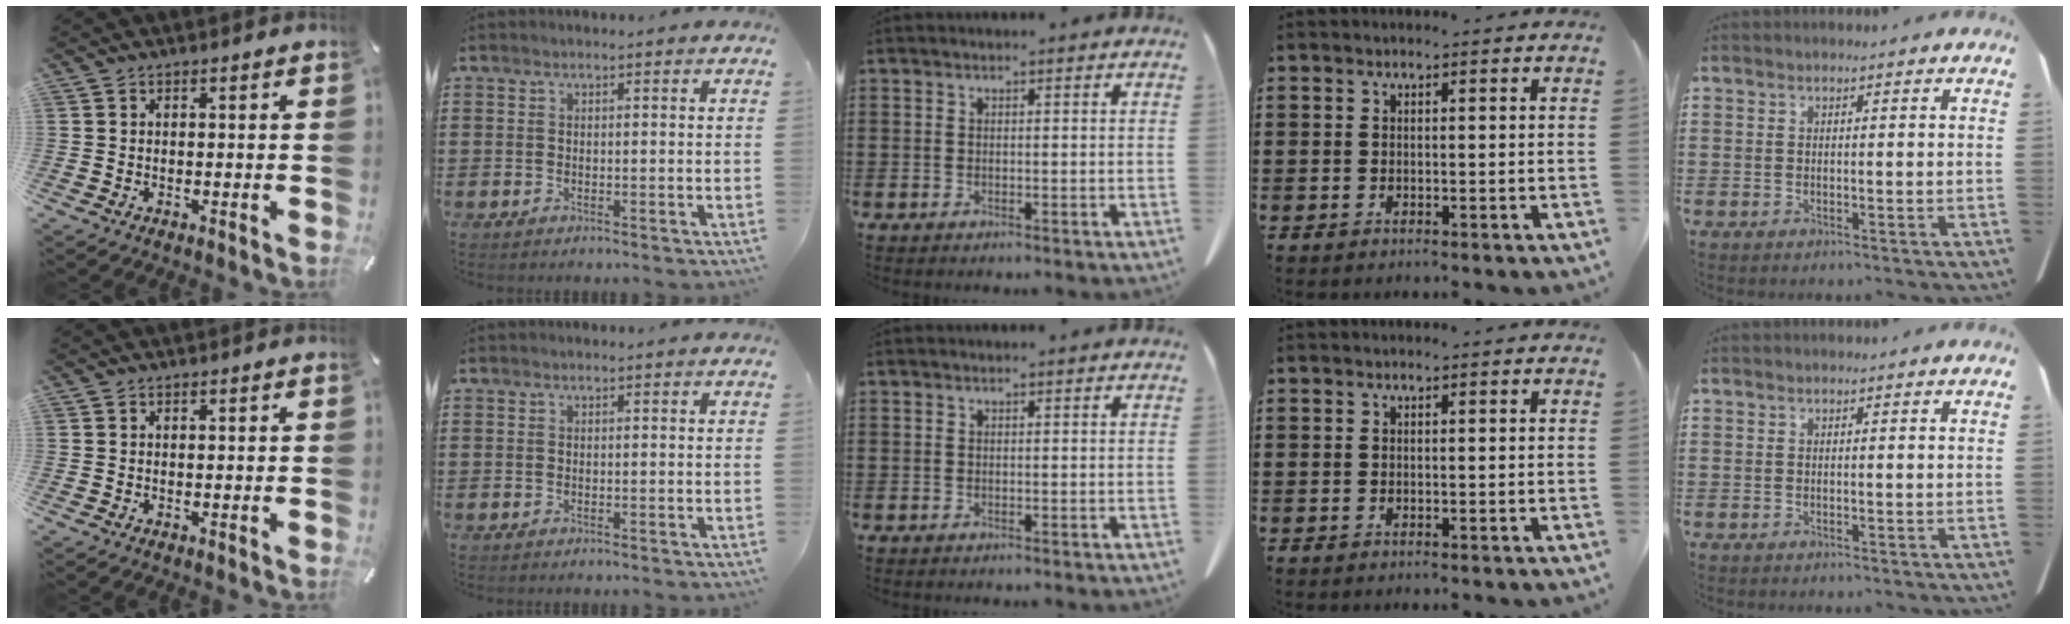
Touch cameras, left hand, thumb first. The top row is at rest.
{}